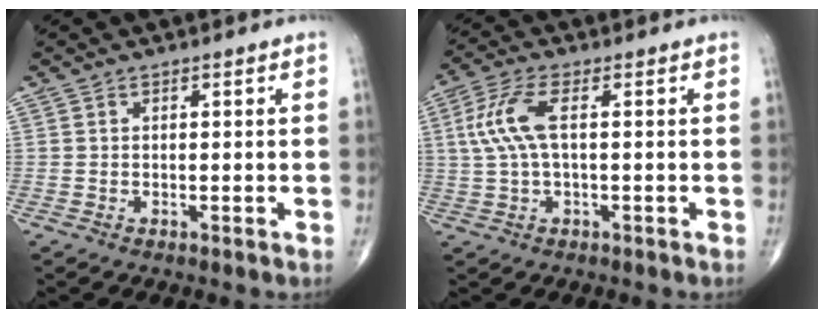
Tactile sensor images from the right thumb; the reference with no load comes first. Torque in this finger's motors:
{"motor_torque": [-0.73, 0.74, 0.41, -0.23, 0.06]}